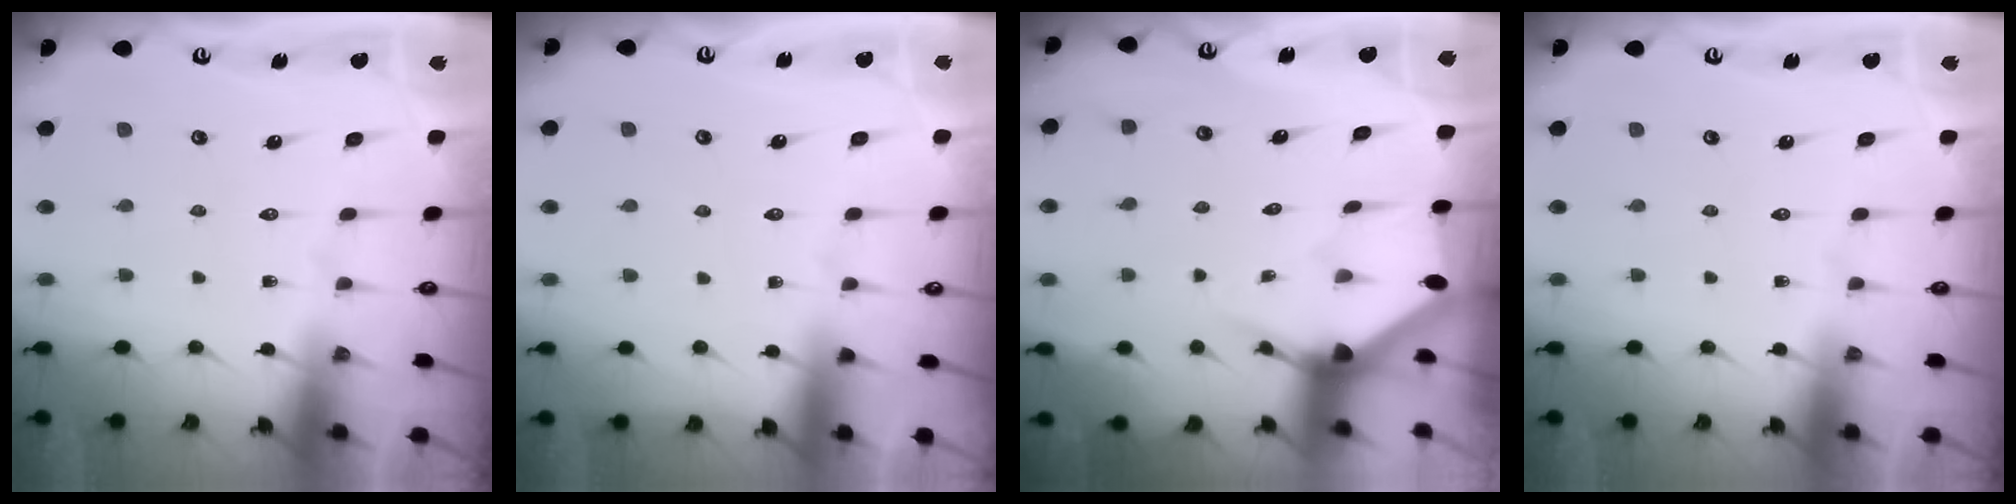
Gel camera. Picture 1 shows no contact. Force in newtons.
{"total": 4.0, "press": 3.9, "slide": 0.6}
{"total": 3.1, "press": 3.1, "slide": 0.2}
{"total": 0.0}